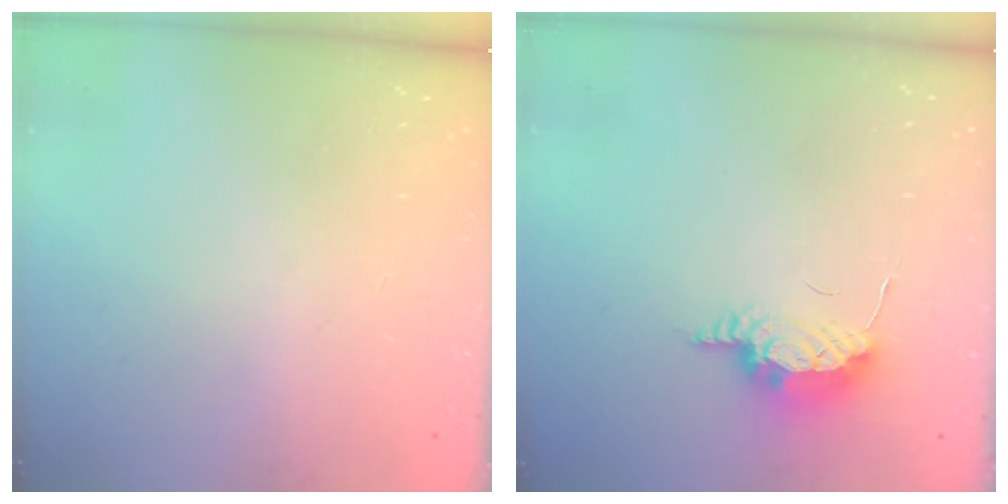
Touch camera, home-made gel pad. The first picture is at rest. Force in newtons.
{"total": 7.7, "press": 7.4, "slide": 1.8}